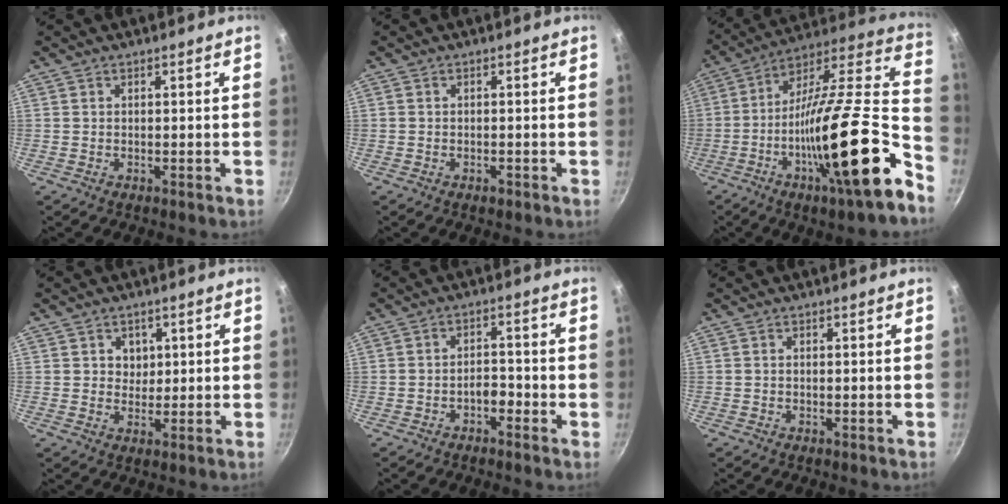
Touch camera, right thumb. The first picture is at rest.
{"total": 1.1, "force": [-0.7, 0.5, 0.6], "torque": [-0.013, 0.004, -0.011]}
{"total": 28.3, "force": [-11.0, 5.2, 25.5], "torque": [-0.356, 0.039, -0.199]}
{"total": 3.2, "force": [1.1, 2.9, 0.7], "torque": [0.012, -0.005, 0.016]}
{"total": 2.8, "force": [-1.9, 1.3, 1.7], "torque": [-0.015, 0.022, -0.032]}
{"total": 0.0}